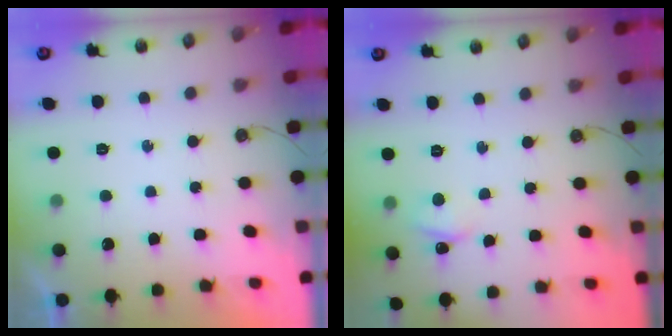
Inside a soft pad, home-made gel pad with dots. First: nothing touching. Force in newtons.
{"total": 2.9, "press": 2.8, "slide": 0.3}